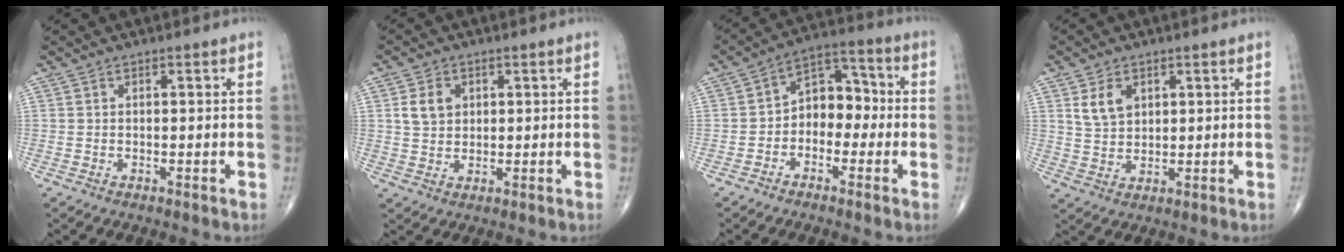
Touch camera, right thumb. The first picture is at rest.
{"total": 4.9, "force": [1.4, 3.8, 2.8], "torque": [-0.037, -0.005, 0.027]}
{"total": 8.5, "force": [-1.5, 6.2, 5.6], "torque": [-0.047, 0.047, -0.042]}
{"total": 5.4, "force": [2.3, 3.6, 3.2], "torque": [-0.046, -0.012, 0.047]}